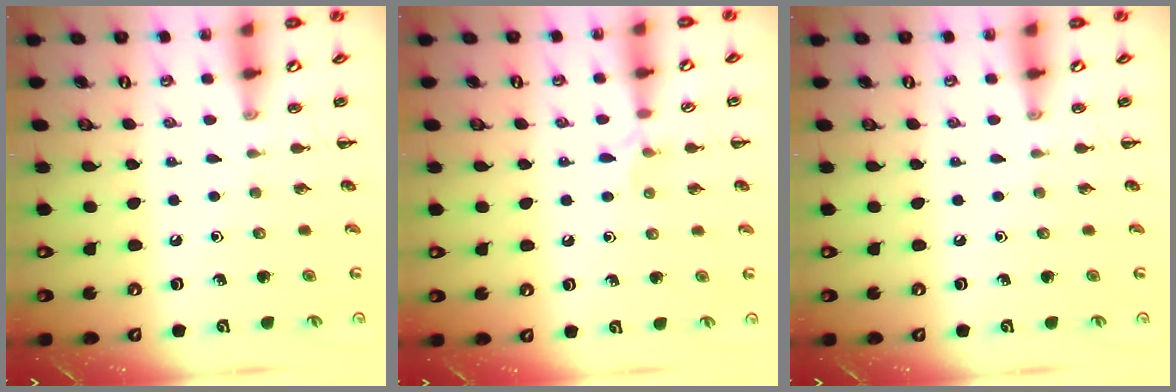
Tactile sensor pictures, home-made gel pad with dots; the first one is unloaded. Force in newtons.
{"total": 6.4, "press": 5.9, "slide": 2.4}
{"total": 0.0}